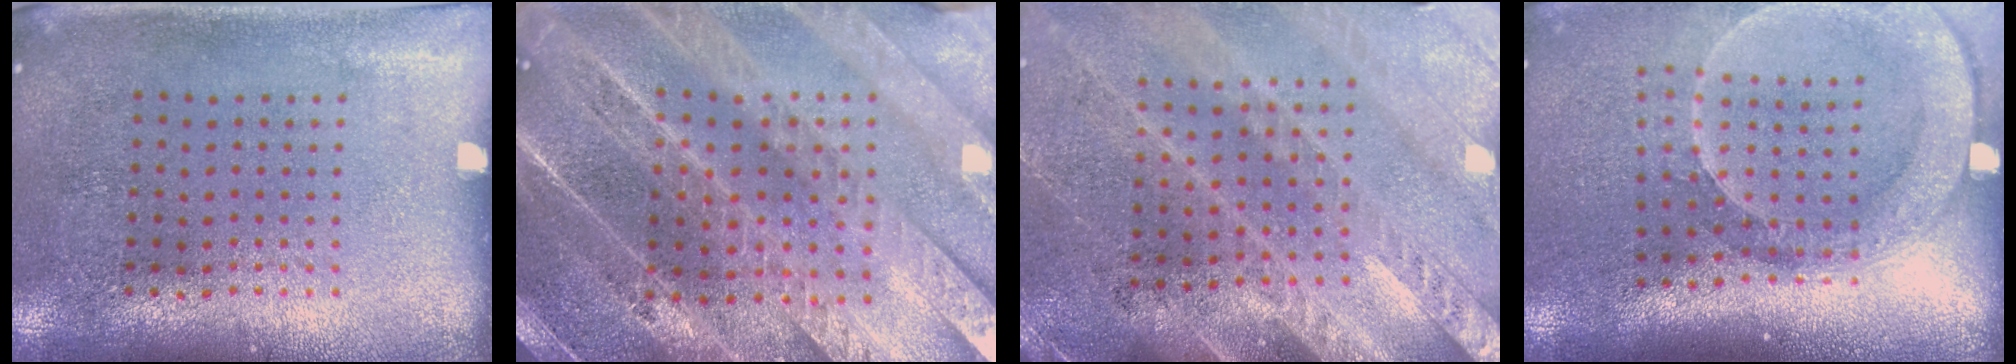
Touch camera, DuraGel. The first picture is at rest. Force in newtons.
{"total": 5.1, "press": 4.4, "slide": 2.6}
{"total": 3.0, "press": 2.7, "slide": 1.3}
{"total": 2.5, "press": 1.9, "slide": 1.6}